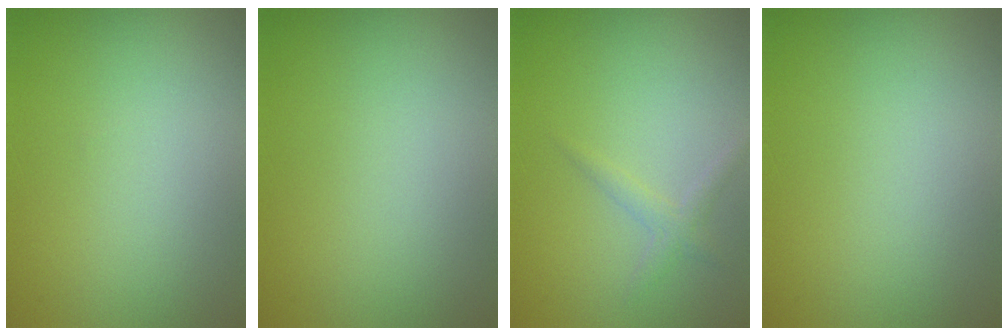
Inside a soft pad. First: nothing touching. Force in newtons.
{"total": 0.0}
{"total": 1.3, "press": 1.3, "slide": 0.0}
{"total": 0.0}